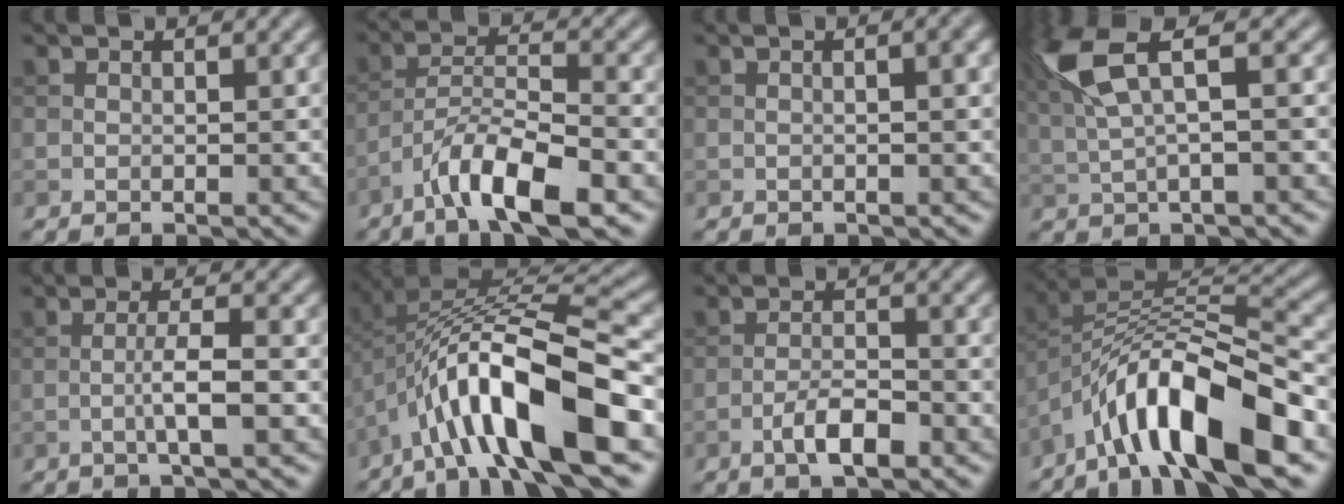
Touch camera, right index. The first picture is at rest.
{"total": 7.6, "force": [-4.9, 1.9, 5.5], "torque": [-0.093, 0.006, -0.091]}
{"total": 3.2, "force": [0.5, 1.2, 2.9], "torque": [-0.023, 0.000, -0.007]}
{"total": 6.8, "force": [2.6, 1.9, 6.0], "torque": [-0.133, 0.017, 0.052]}
{"total": 3.0, "force": [-0.9, 0.2, 2.8], "torque": [-0.052, 0.007, -0.021]}
{"total": 13.0, "force": [-5.3, 3.7, 11.3], "torque": [-0.192, 0.011, -0.090]}
{"total": 3.5, "force": [-2.0, 1.0, 2.7], "torque": [-0.049, 0.006, -0.039]}
{"total": 11.7, "force": [-6.7, 3.5, 8.9], "torque": [-0.145, 0.013, -0.124]}